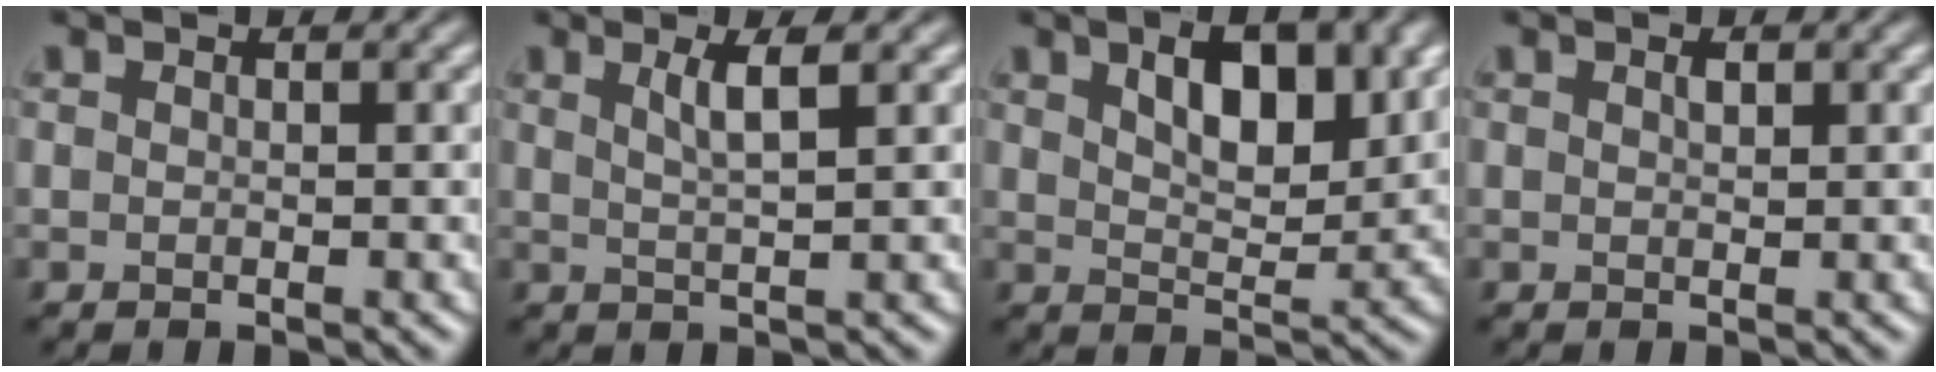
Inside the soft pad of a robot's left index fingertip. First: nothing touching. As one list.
[{"total": 2.7, "force": [1.2, 0.6, 2.3], "torque": [-0.034, 0.002, 0.018]}, {"total": 6.1, "force": [2.7, 2.6, 4.8], "torque": [-0.078, 0.001, 0.043]}, {"total": 0.7, "force": [0.4, 0.3, 0.5], "torque": [-0.010, 0.000, 0.006]}]